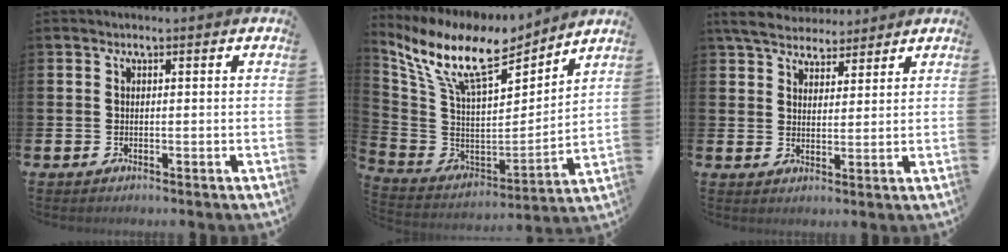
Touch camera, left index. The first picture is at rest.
{"total": 11.7, "force": [9.6, 3.5, 5.7], "torque": [-0.157, -0.061, 0.170]}
{"total": 5.3, "force": [4.9, 1.7, 1.0], "torque": [-0.041, -0.015, 0.090]}